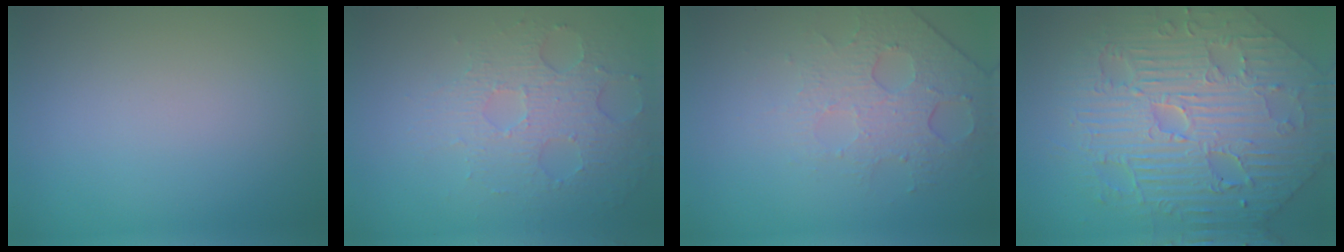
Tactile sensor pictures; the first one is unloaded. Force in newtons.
{"total": 3.8, "press": 3.3, "slide": 1.9}
{"total": 4.8, "press": 3.2, "slide": 3.6}
{"total": 9.4, "press": 7.1, "slide": 6.3}